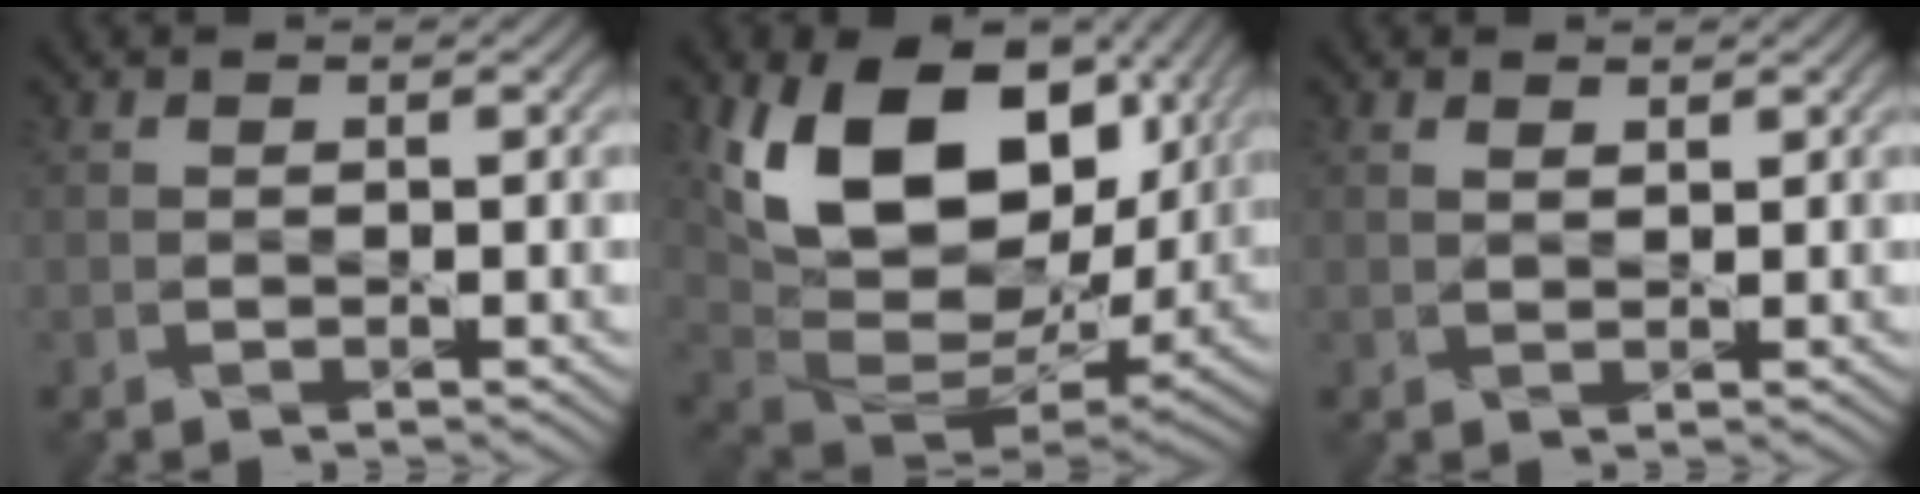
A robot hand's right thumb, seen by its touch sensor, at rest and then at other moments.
{"total": 18.4, "force": [6.0, 11.9, 12.7], "torque": [-0.250, -0.020, 0.126]}
{"total": 1.0, "force": [0.9, 0.1, 0.4], "torque": [-0.014, 0.002, 0.018]}